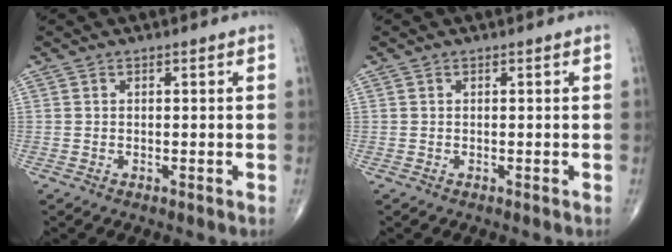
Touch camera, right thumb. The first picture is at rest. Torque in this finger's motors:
{"motor_torque": [0.00, 0.00, 0.00, 0.00, 0.00]}